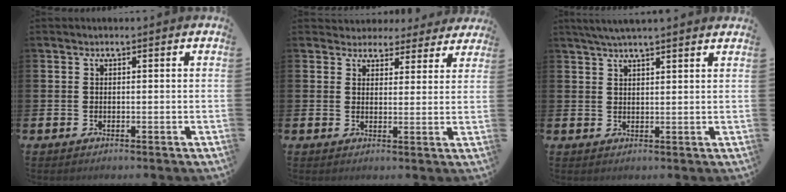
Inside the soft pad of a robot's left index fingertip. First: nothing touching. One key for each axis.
{"total": 3.9, "fx": 3.5, "fy": 1.8, "fz": 0.2, "tx": -0.008, "ty": -0.024, "tz": 0.059}
{"total": 3.6, "fx": 3.3, "fy": 0.0, "fz": 1.4, "tx": -0.033, "ty": -0.003, "tz": 0.060}